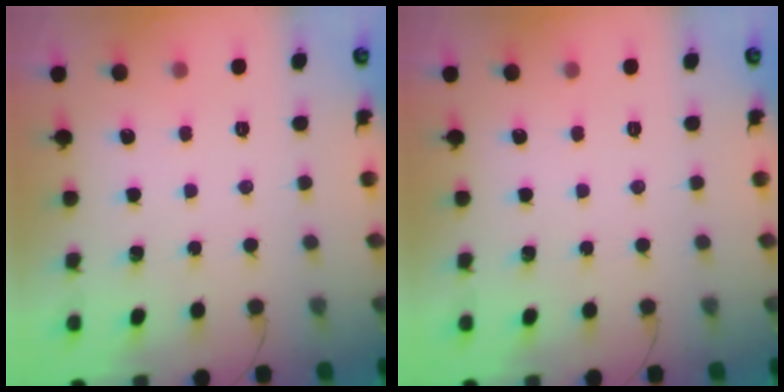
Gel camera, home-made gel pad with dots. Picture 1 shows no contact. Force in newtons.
{"total": 0.0}